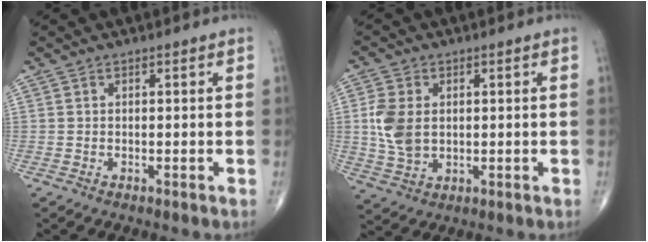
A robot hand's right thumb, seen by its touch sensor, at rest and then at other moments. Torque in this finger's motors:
{"motor_torque": [-0.40, 0.65, 0.83, 0.16, 0.08]}